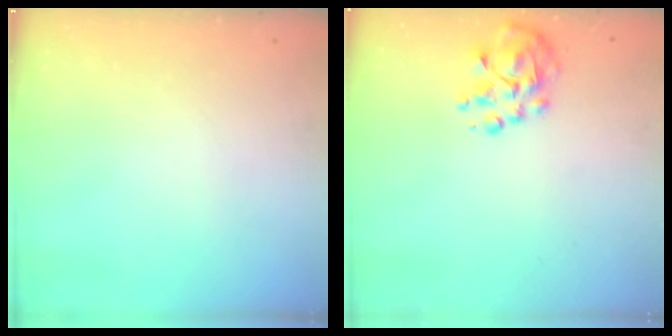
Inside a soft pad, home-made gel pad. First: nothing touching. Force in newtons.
{"total": 7.8, "press": 7.5, "slide": 2.1}